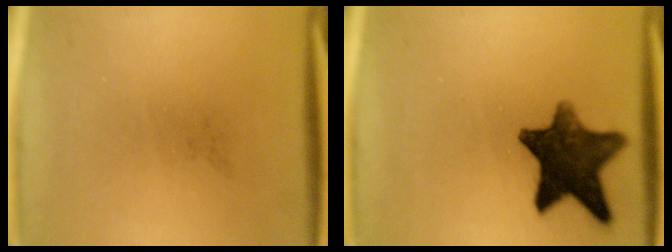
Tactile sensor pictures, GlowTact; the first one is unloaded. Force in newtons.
{"total": 12.5}